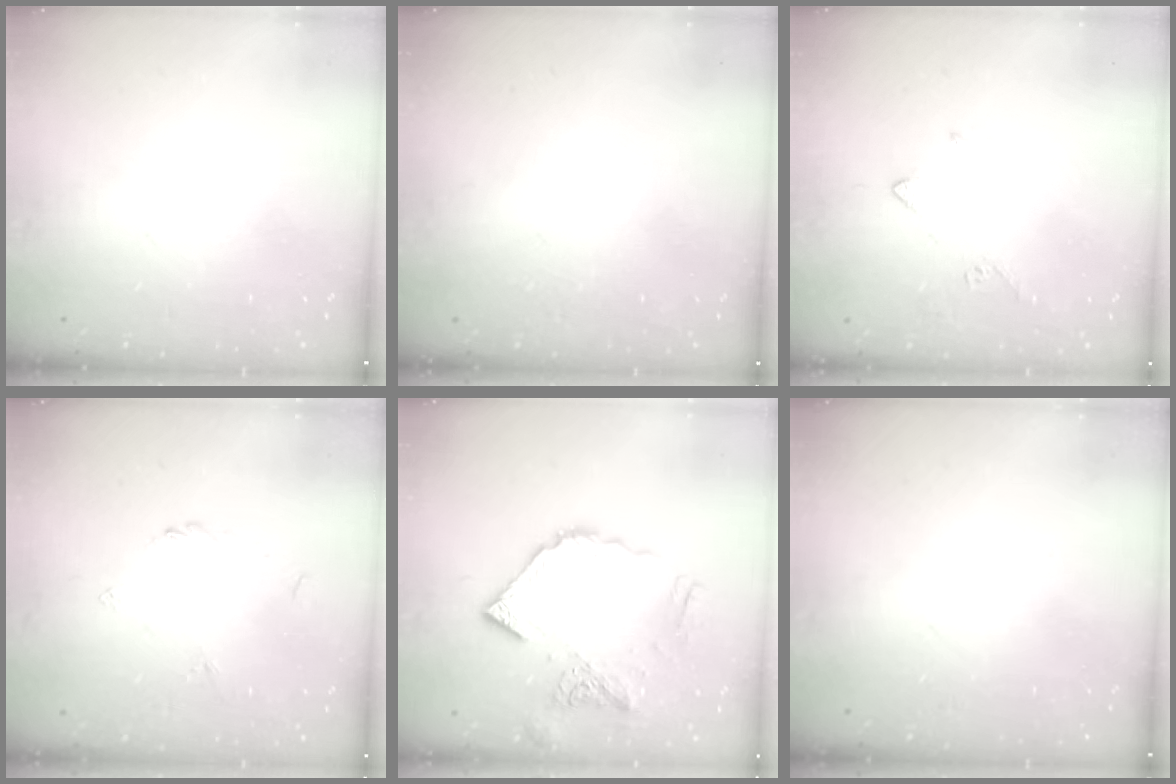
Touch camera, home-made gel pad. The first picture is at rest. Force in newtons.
{"total": 2.0, "press": 2.0, "slide": 0.1}
{"total": 3.2, "press": 3.1, "slide": 0.7}
{"total": 1.8, "press": 1.8, "slide": 0.5}
{"total": 14.3, "press": 14.2, "slide": 1.6}
{"total": 0.0}